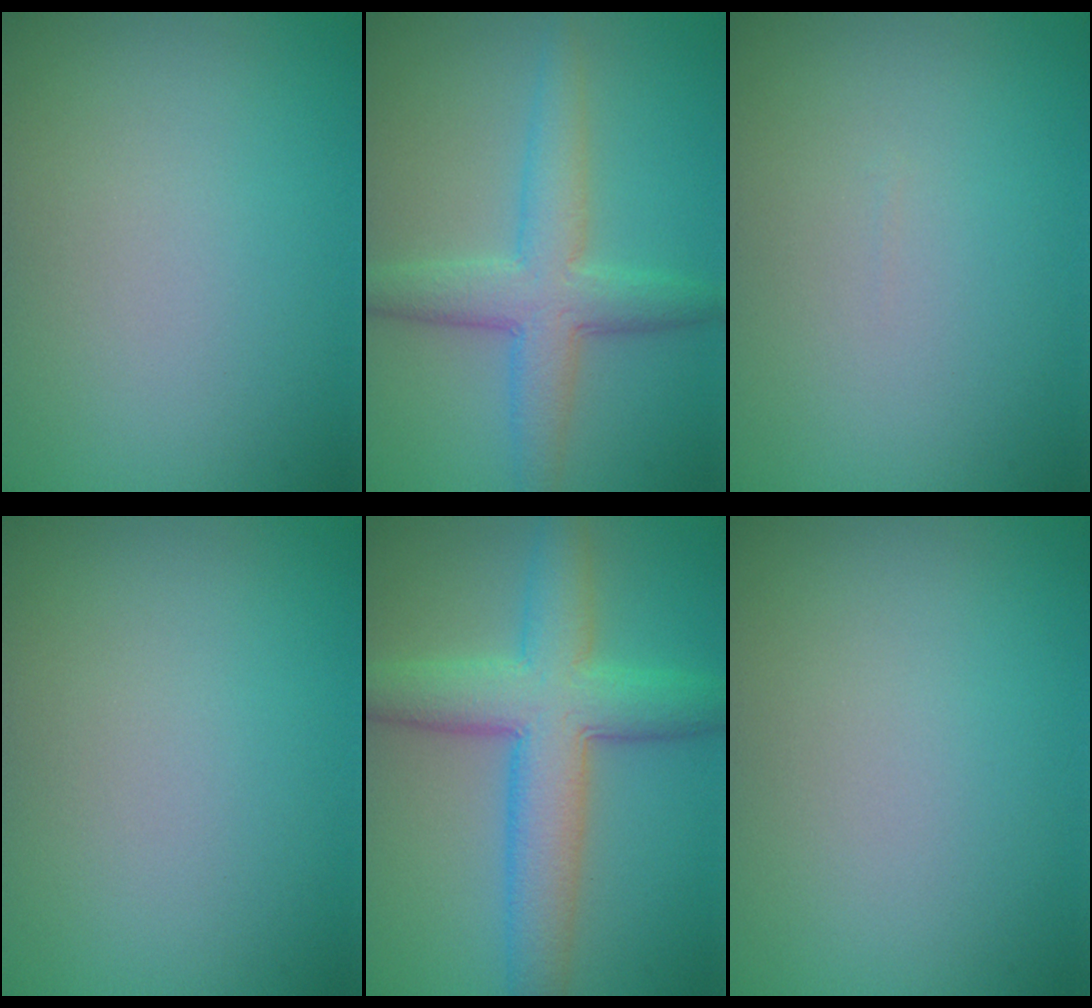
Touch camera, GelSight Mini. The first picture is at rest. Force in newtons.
{"total": 4.9, "press": 4.9, "slide": 0.2}
{"total": 0.0}
{"total": 0.0}
{"total": 7.6, "press": 7.6, "slide": 0.1}
{"total": 0.0}